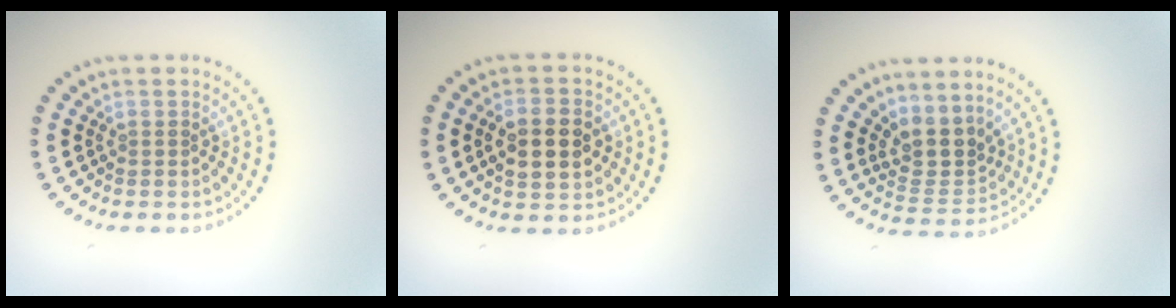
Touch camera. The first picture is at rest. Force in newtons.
{"total": 4.5, "press": 4.5, "slide": 0.2}
{"total": 3.2, "press": 2.4, "slide": 2.1}